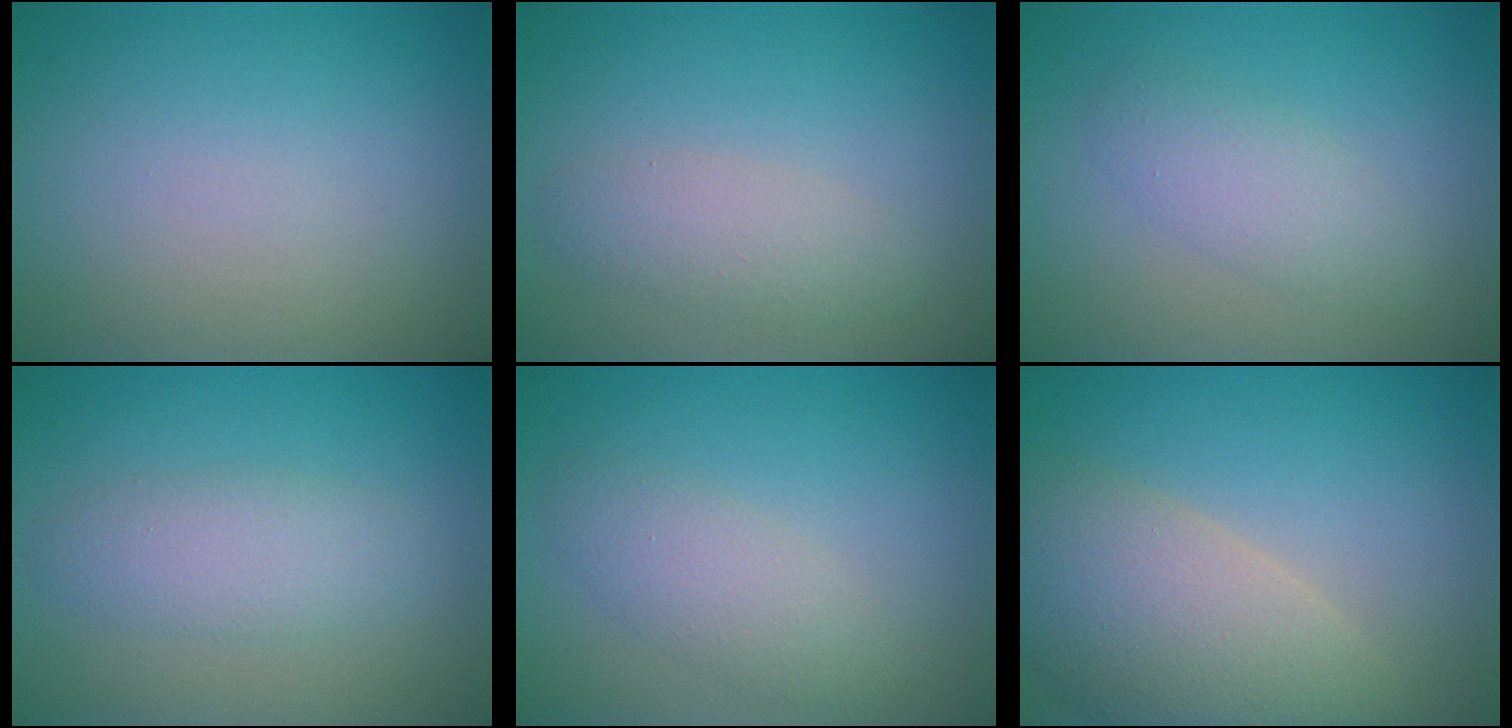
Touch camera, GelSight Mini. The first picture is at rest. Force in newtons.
{"total": 2.4, "press": 2.4, "slide": 0.1}
{"total": 2.5, "press": 2.5, "slide": 0.1}
{"total": 3.2, "press": 3.2, "slide": 0.1}
{"total": 2.8, "press": 2.8, "slide": 0.1}
{"total": 8.6, "press": 8.5, "slide": 0.8}